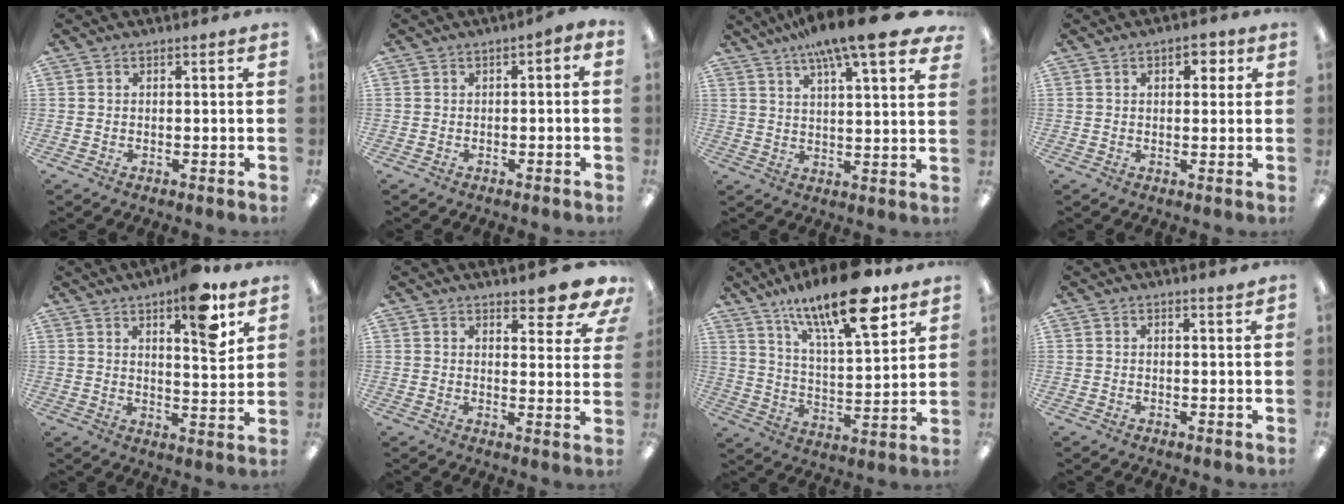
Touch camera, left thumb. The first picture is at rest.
{"total": 1.5, "force": [-1.1, 0.7, 0.8], "torque": [-0.014, 0.006, -0.022]}
{"total": 15.4, "force": [10.8, 3.0, 10.6], "torque": [-0.180, -0.052, 0.174]}
{"total": 4.2, "force": [1.8, 2.3, 2.9], "torque": [-0.029, -0.003, 0.022]}
{"total": 11.3, "force": [7.4, 3.3, 7.9], "torque": [-0.096, -0.044, 0.117]}
{"total": 7.6, "force": [6.5, 2.2, 3.4], "torque": [-0.027, -0.051, 0.108]}
{"total": 19.7, "force": [13.6, 5.9, 12.9], "torque": [-0.203, -0.076, 0.219]}
{"total": 0.9, "force": [0.9, 0.0, 0.3], "torque": [0.000, -0.004, 0.014]}